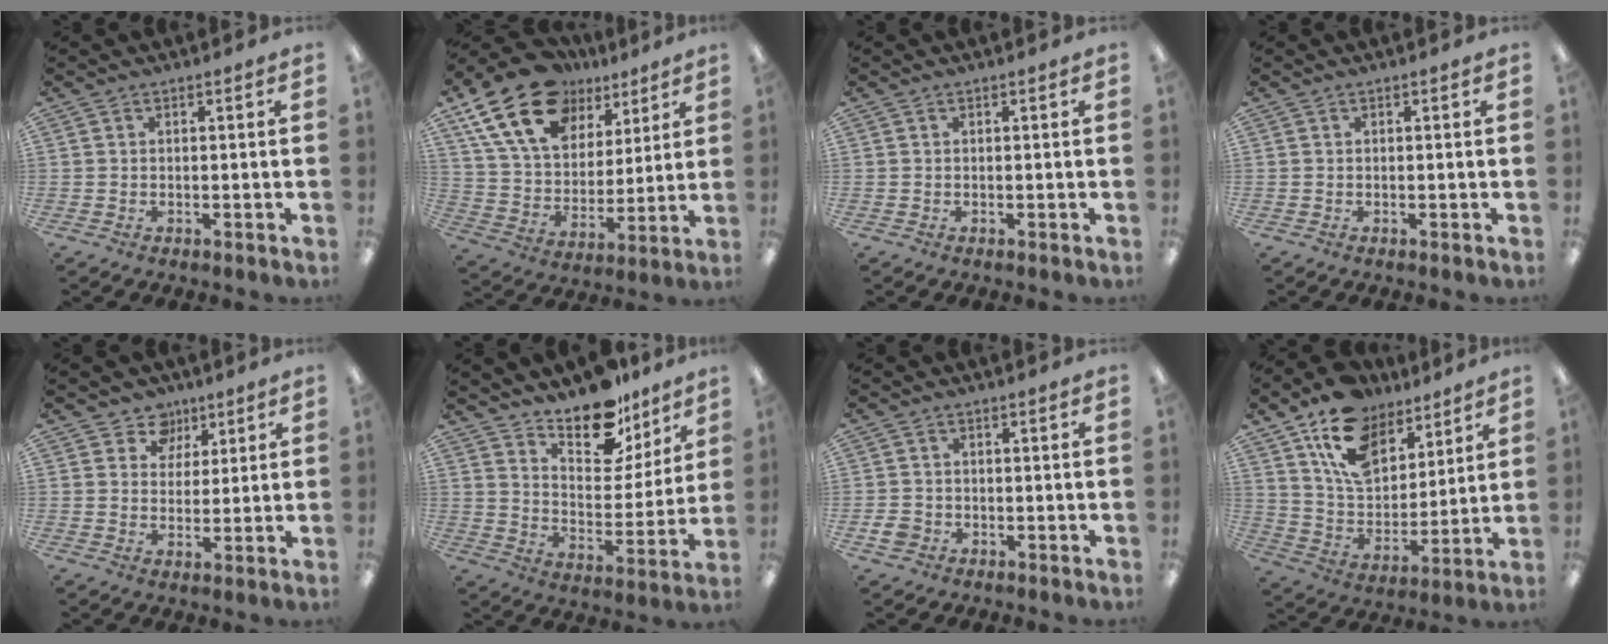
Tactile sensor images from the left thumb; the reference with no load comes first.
{"total": 21.8, "force": [12.5, 13.5, 11.6], "torque": [-0.220, -0.054, 0.230]}
{"total": 0.0}
{"total": 0.0}
{"total": 6.8, "force": [3.9, 5.5, 0.8], "torque": [-0.012, -0.024, 0.070]}
{"total": 15.0, "force": [12.4, 6.2, 5.6], "torque": [-0.095, -0.091, 0.225]}
{"total": 2.9, "force": [-1.2, 2.5, 1.1], "torque": [-0.024, 0.003, -0.023]}
{"total": 16.6, "force": [11.0, 10.0, 7.4], "torque": [-0.139, -0.052, 0.205]}